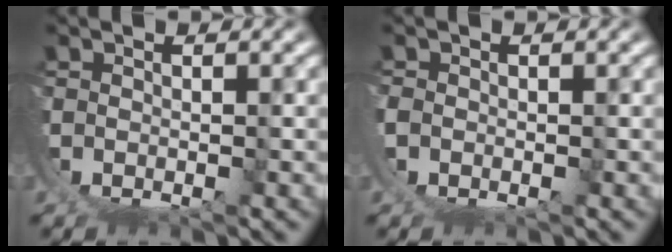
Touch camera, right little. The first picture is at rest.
{"total": 1.4, "force": [0.1, 1.4, 0.2], "torque": [-0.017, -0.004, 0.001]}